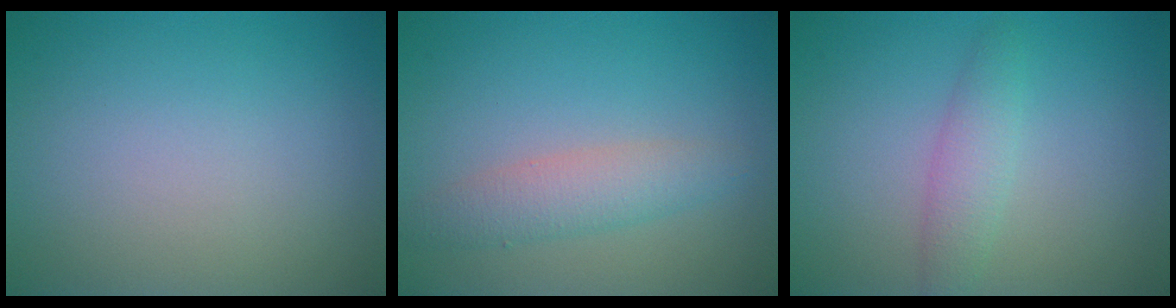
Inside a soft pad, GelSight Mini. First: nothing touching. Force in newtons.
{"total": 2.9, "press": 2.9, "slide": 0.1}
{"total": 2.2, "press": 2.2, "slide": 0.0}